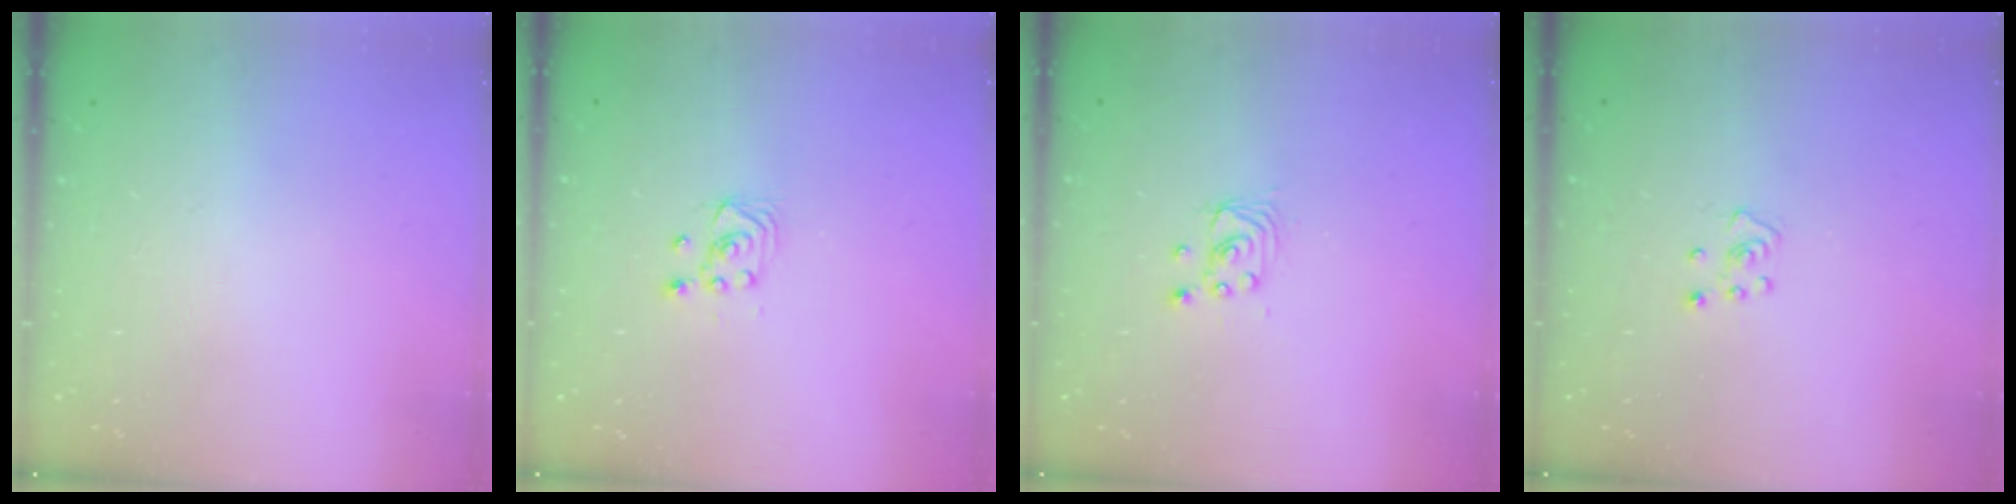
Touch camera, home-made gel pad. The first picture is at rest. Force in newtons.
{"total": 2.5, "press": 2.2, "slide": 1.1}
{"total": 2.4, "press": 2.4, "slide": 0.2}
{"total": 4.0, "press": 4.0, "slide": 0.4}